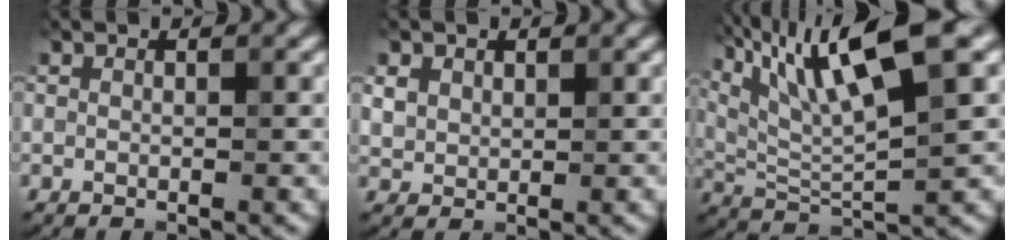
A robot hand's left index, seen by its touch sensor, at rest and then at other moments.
{"total": 1.6, "force": [0.8, 1.3, 0.5], "torque": [-0.015, -0.004, 0.019]}
{"total": 11.4, "force": [6.0, 2.2, 9.4], "torque": [-0.155, 0.015, 0.108]}